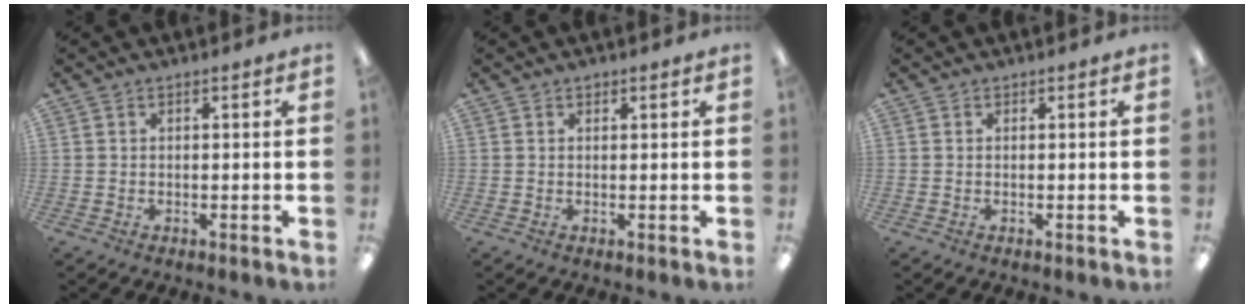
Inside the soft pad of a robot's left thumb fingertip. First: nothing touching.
{"total": 0.6, "force": [0.5, 0.4, 0.1], "torque": [0.006, -0.002, 0.008]}
{"total": 0.0}